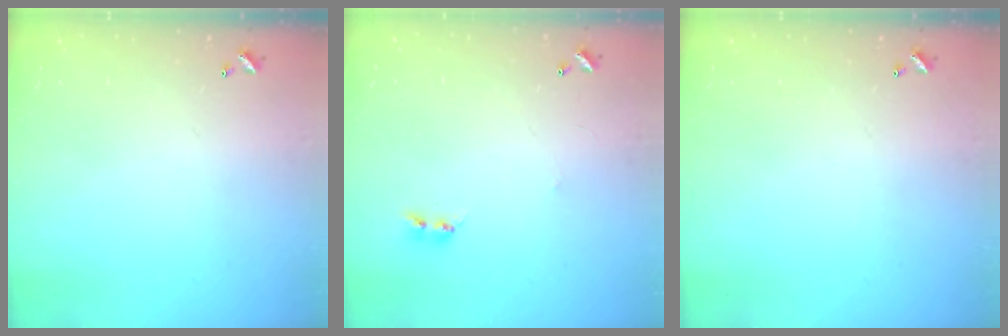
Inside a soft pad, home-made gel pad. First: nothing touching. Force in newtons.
{"total": 2.2, "press": 2.2, "slide": 0.4}
{"total": 0.0}